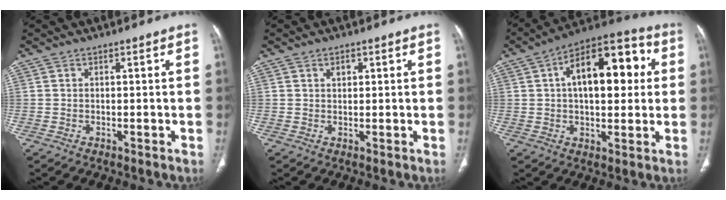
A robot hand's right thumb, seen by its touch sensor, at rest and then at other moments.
{"total": 1.6, "force": [0.7, 1.1, 0.9], "torque": [-0.008, -0.002, 0.011]}
{"total": 18.4, "force": [3.7, 9.5, 15.3], "torque": [-0.194, 0.030, 0.048]}